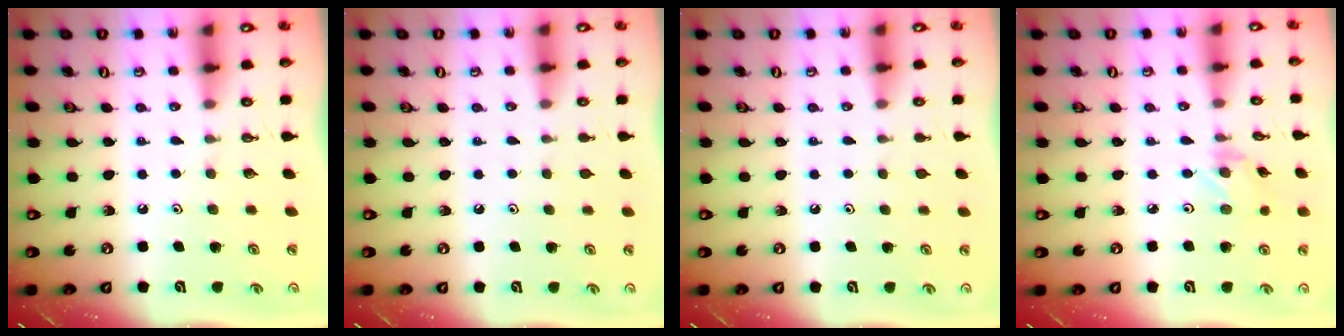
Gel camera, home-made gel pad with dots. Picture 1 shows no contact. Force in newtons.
{"total": 0.6, "press": 0.6, "slide": 0.2}
{"total": 0.6, "press": 0.6, "slide": 0.2}
{"total": 0.8, "press": 0.6, "slide": 0.5}